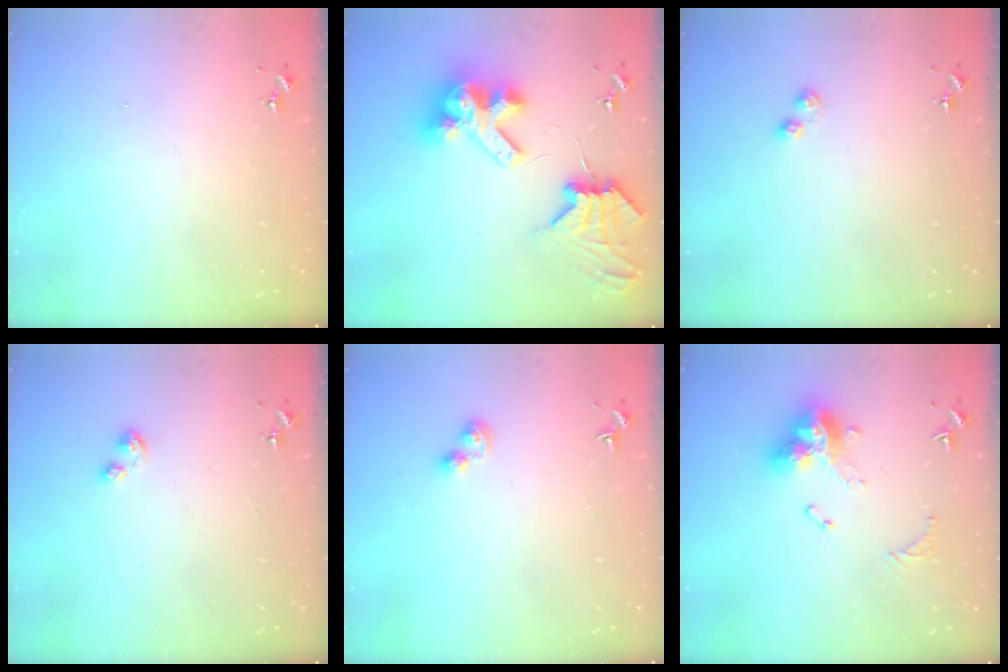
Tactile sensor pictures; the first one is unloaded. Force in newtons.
{"total": 14.8, "press": 14.7, "slide": 2.0}
{"total": 3.8, "press": 3.8, "slide": 0.7}
{"total": 2.2, "press": 2.2, "slide": 0.2}
{"total": 3.4, "press": 3.4, "slide": 0.4}
{"total": 14.2, "press": 14.1, "slide": 1.5}